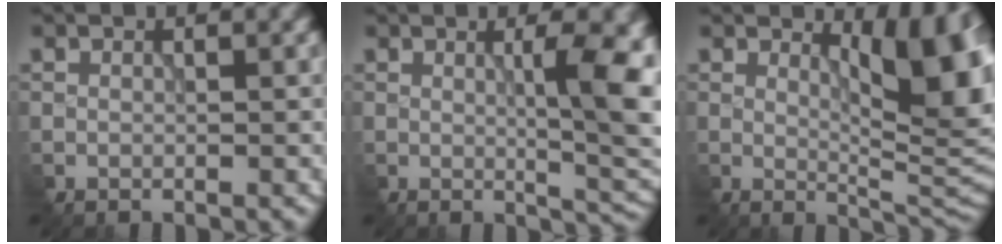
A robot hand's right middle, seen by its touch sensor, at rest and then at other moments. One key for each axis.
{"total": 7.3, "fx": 0.8, "fy": 2.0, "fz": 7.0, "tx": -0.089, "ty": -0.007, "tz": 0.019}
{"total": 7.8, "fx": 2.5, "fy": 2.7, "fz": 6.9, "tx": -0.089, "ty": -0.010, "tz": 0.044}